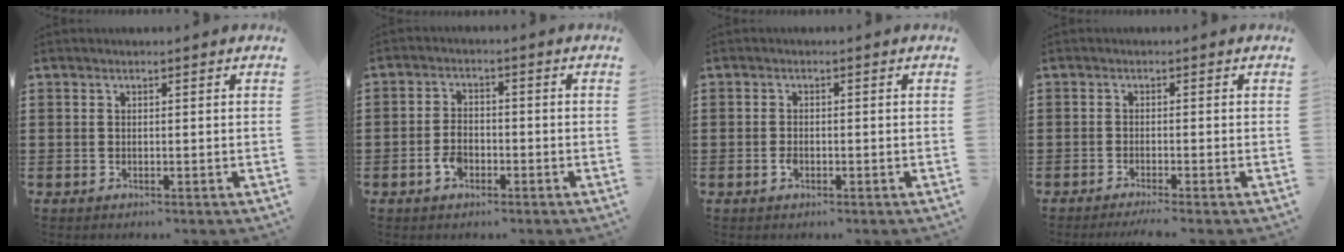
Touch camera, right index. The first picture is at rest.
{"total": 3.5, "force": [-1.6, 2.1, 2.2], "torque": [-0.056, -0.001, -0.034]}
{"total": 1.3, "force": [-0.5, 0.7, 1.0], "torque": [-0.028, -0.006, -0.011]}
{"total": 1.2, "force": [-1.1, -0.2, 0.6], "torque": [-0.010, -0.002, -0.020]}